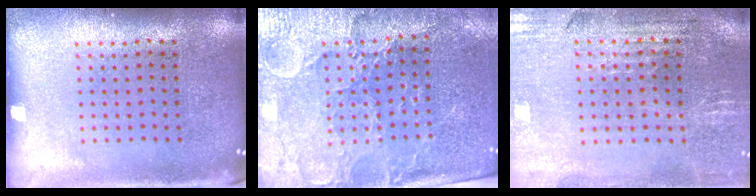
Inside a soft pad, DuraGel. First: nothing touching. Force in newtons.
{"total": 3.6, "press": 3.3, "slide": 1.4}
{"total": 1.1, "press": 1.1, "slide": 0.3}